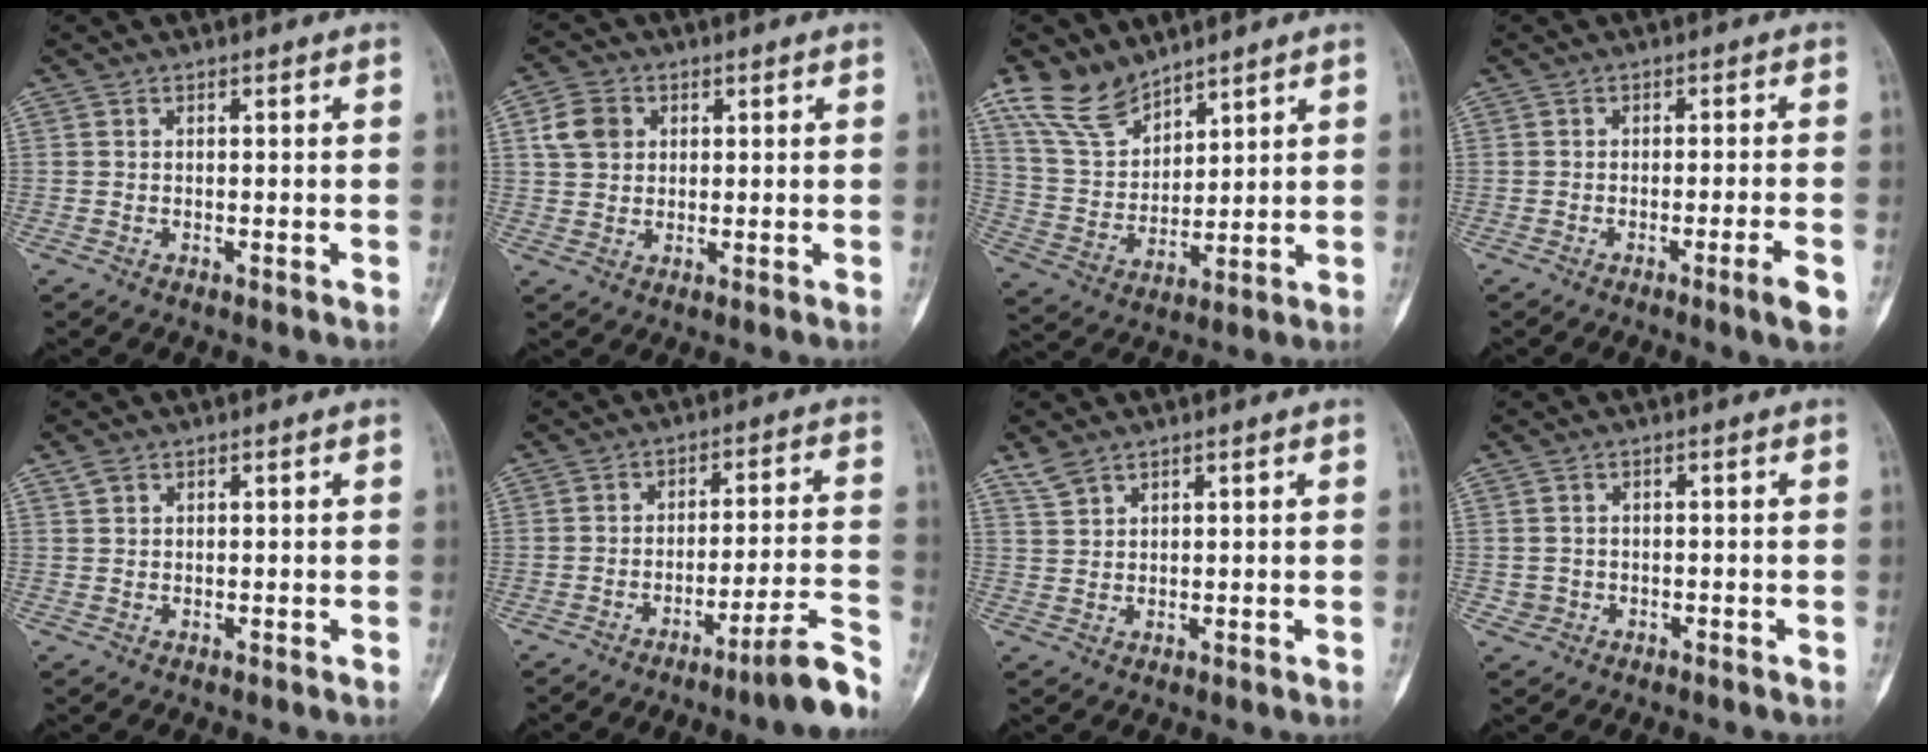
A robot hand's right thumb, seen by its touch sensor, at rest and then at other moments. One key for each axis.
{"total": 5.8, "fx": 1.7, "fy": 4.7, "fz": 2.9, "tx": -0.040, "ty": 0.003, "tz": 0.030}
{"total": 10.6, "fx": 8.5, "fy": 5.0, "fz": 3.6, "tx": -0.063, "ty": -0.042, "tz": 0.186}
{"total": 4.6, "fx": -2.2, "fy": -0.1, "fz": 4.1, "tx": -0.060, "ty": 0.001, "tz": -0.035}
{"total": 1.4, "fx": 0.9, "fy": 0.9, "fz": 0.6, "tx": -0.009, "ty": 0.004, "tz": 0.019}
{"total": 9.8, "fx": -7.1, "fy": 0.0, "fz": 6.7, "tx": -0.086, "ty": 0.058, "tz": -0.104}
{"total": 2.9, "fx": 2.4, "fy": 1.3, "fz": 1.2, "tx": -0.021, "ty": -0.002, "tz": 0.054}
{"total": 1.5, "fx": -0.4, "fy": 1.4, "fz": 0.1, "tx": 0.003, "ty": 0.007, "tz": -0.006}